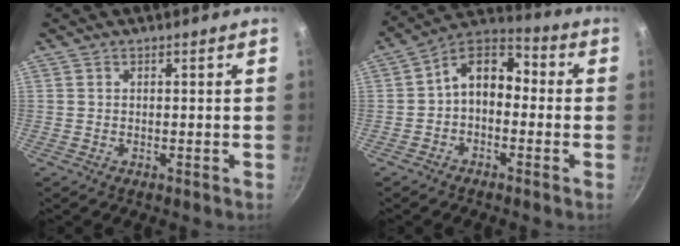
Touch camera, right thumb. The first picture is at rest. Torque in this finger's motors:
{"motor_torque": [1.05, 2.36, 1.34, -0.27, 0.09]}